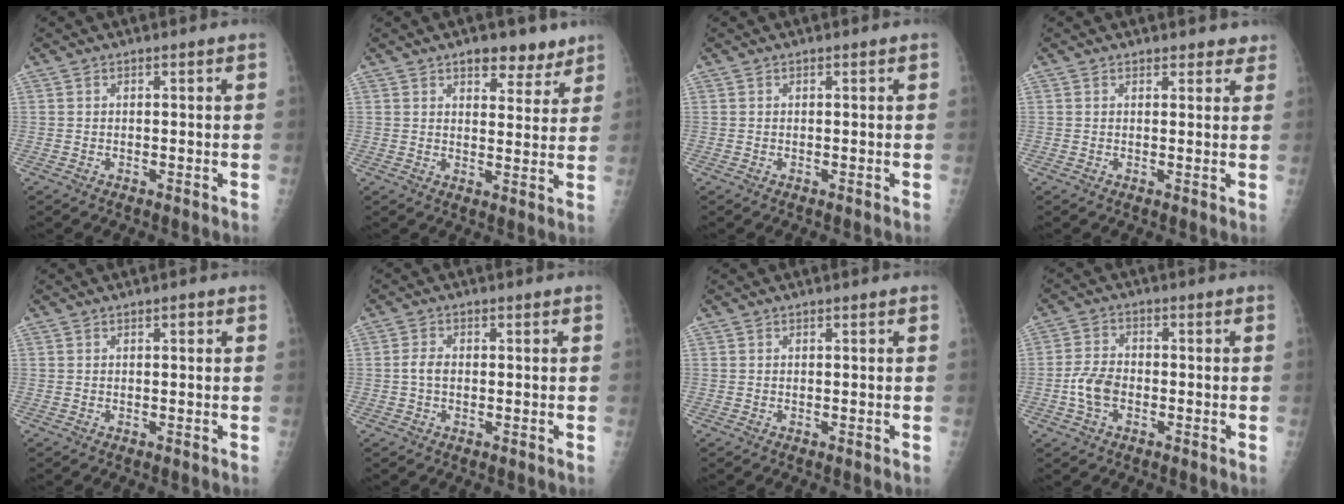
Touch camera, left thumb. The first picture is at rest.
{"total": 7.1, "force": [5.0, 3.7, 3.5], "torque": [-0.013, -0.025, 0.070]}
{"total": 0.0}
{"total": 3.0, "force": [2.6, 1.4, 0.5], "torque": [0.025, -0.010, 0.020]}
{"total": 0.7, "force": [0.3, 0.3, 0.6], "torque": [-0.007, 0.001, 0.002]}
{"total": 2.5, "force": [-0.2, 1.6, 1.8], "torque": [-0.034, 0.005, -0.006]}
{"total": 0.0}
{"total": 5.9, "force": [-1.8, 3.8, 4.2], "torque": [-0.081, 0.013, -0.038]}